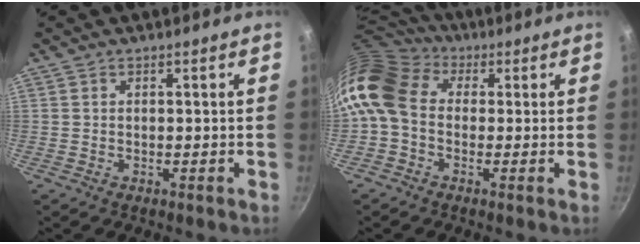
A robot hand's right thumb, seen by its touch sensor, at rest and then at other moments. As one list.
[{"total": 13.9, "force": [1.0, 10.6, 8.9], "torque": [-0.180, 0.036, -0.002]}]